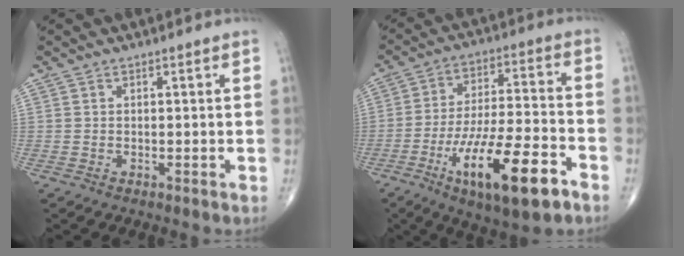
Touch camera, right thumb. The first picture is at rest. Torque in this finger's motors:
{"motor_torque": [2.45, 2.15, 1.35, -1.42, 0.63]}